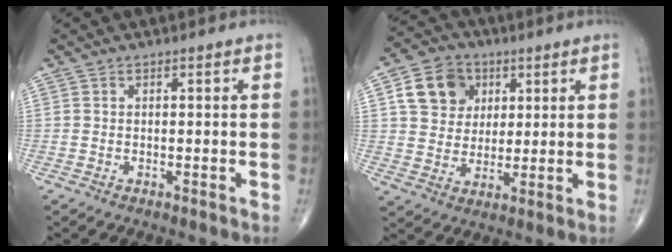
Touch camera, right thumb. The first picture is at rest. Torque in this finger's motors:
{"motor_torque": [0.55, 2.19, 0.75, 0.14, 0.12]}